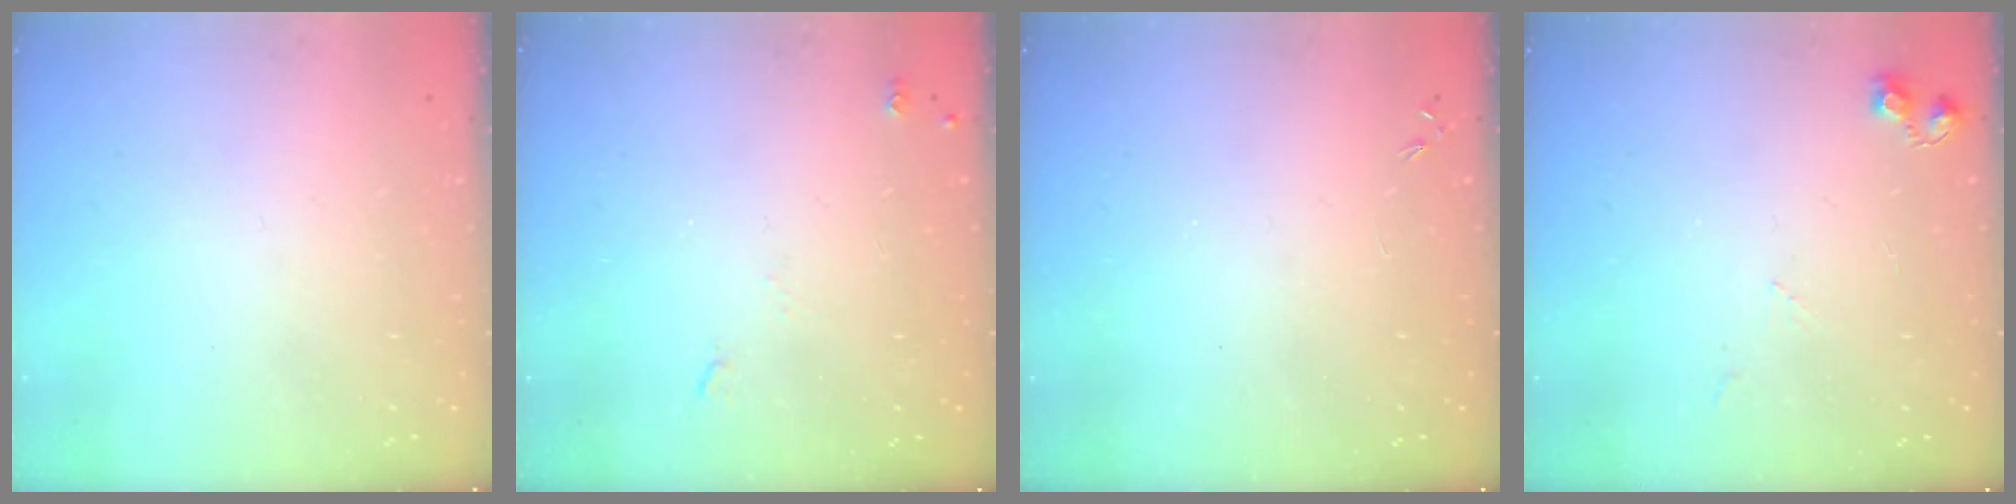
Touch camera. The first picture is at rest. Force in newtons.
{"total": 4.3, "press": 4.2, "slide": 0.6}
{"total": 0.0}
{"total": 6.6, "press": 6.5, "slide": 0.9}